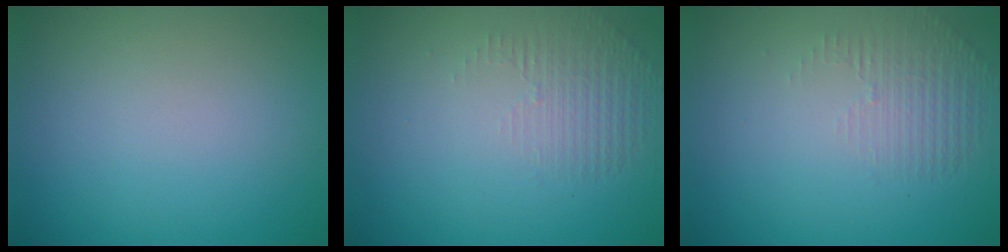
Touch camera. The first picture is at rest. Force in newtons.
{"total": 1.4, "press": 0.3, "slide": 1.4}
{"total": 1.4, "press": 0.3, "slide": 1.4}